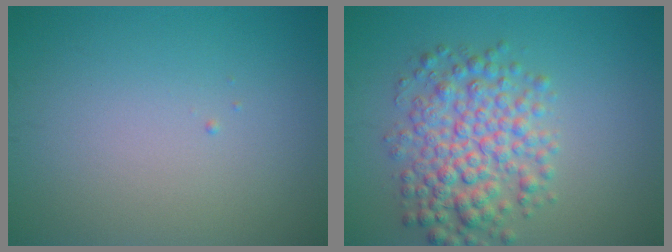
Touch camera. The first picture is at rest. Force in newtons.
{"total": 5.8, "press": 5.8, "slide": 0.0}